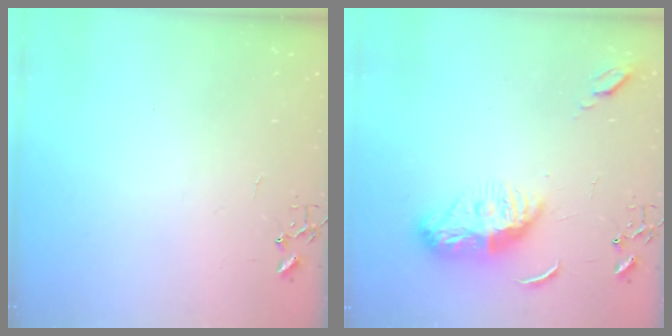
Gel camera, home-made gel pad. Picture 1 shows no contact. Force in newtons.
{"total": 11.3, "press": 11.3, "slide": 0.3}